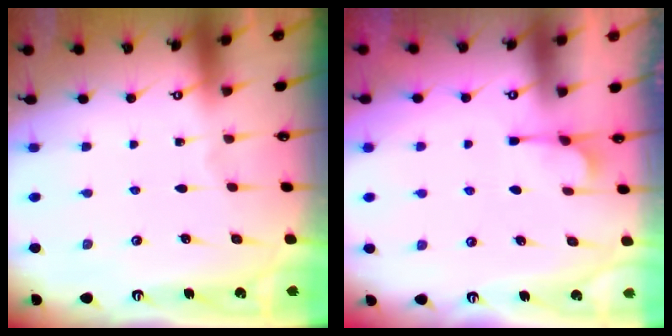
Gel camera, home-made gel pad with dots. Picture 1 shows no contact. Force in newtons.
{"total": 5.0, "press": 4.8, "slide": 1.3}